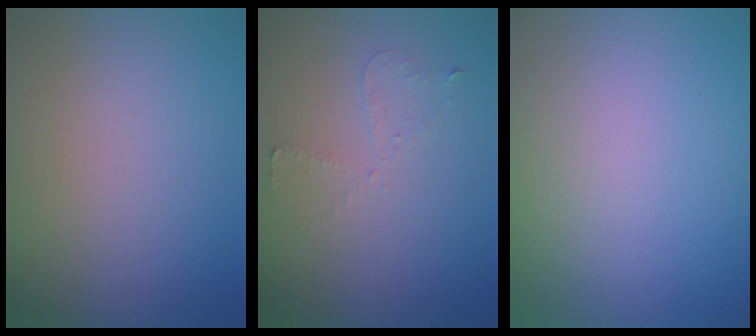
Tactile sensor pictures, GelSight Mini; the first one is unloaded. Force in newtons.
{"total": 0.9, "press": 0.8, "slide": 0.4}
{"total": 0.0}